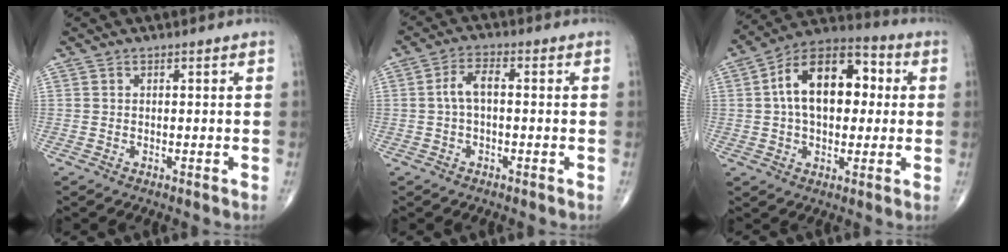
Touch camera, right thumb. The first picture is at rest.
{"total": 4.2, "force": [-0.1, 2.0, 3.7], "torque": [-0.074, 0.018, -0.006]}
{"total": 17.1, "force": [2.5, 10.3, 13.4], "torque": [-0.194, 0.030, 0.033]}